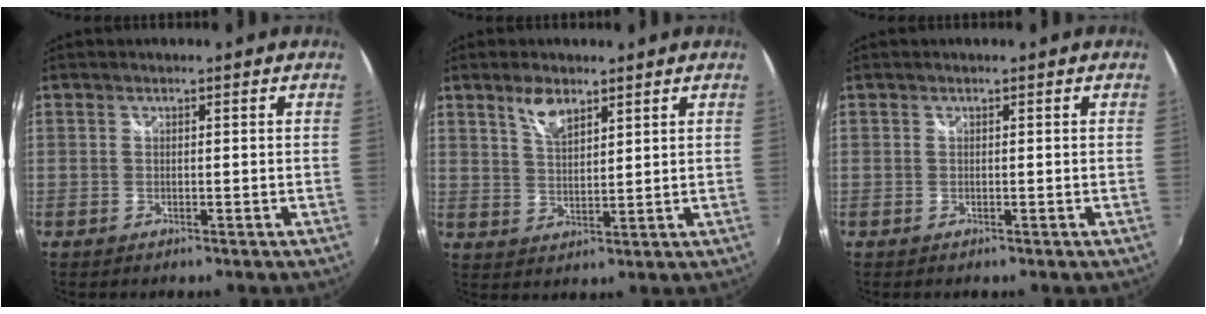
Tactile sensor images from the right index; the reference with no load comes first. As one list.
[{"total": 5.1, "force": [3.5, 2.0, 3.1], "torque": [-0.056, 0.003, 0.066]}, {"total": 0.0}]